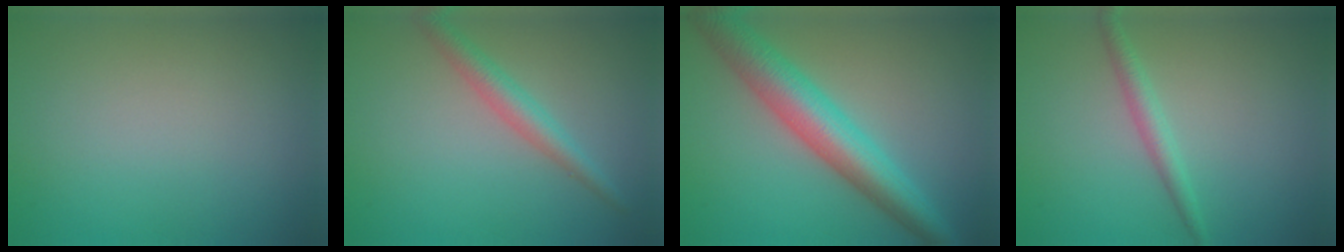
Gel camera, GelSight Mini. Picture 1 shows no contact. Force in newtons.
{"total": 2.8, "press": 2.8, "slide": 0.0}
{"total": 7.2, "press": 7.2, "slide": 0.1}
{"total": 1.9, "press": 1.9, "slide": 0.1}